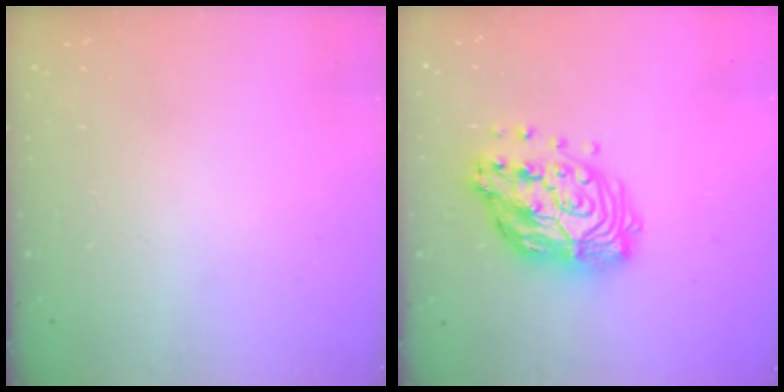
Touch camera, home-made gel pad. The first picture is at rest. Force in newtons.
{"total": 17.1, "press": 17.0, "slide": 1.6}